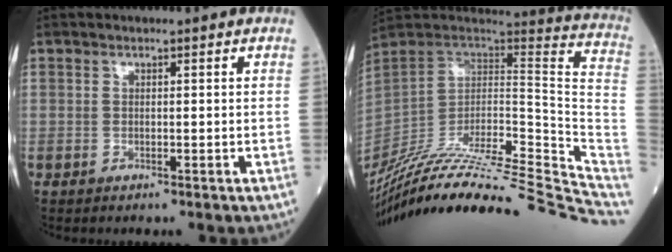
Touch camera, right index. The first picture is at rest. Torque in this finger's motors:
{"motor_torque": [-1.10, -1.04, -1.05, -0.21]}